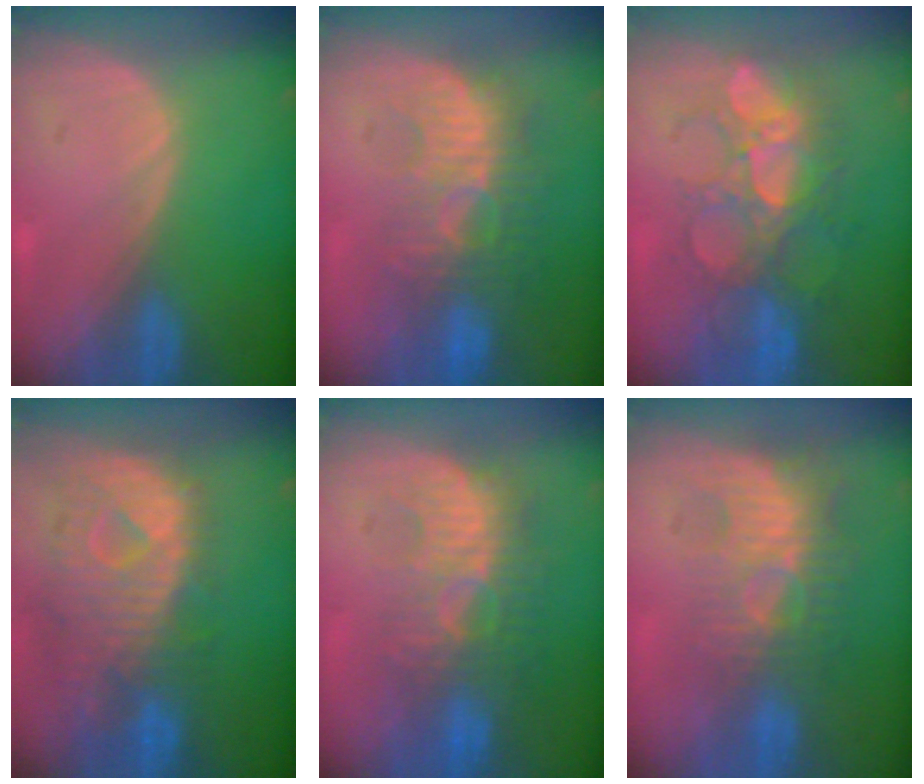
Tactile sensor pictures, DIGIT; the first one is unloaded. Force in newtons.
{"total": 9.3, "press": 8.8, "slide": 3.1}
{"total": 9.1, "press": 9.0, "slide": 1.8}
{"total": 11.7, "press": 10.1, "slide": 5.9}
{"total": 9.3, "press": 8.8, "slide": 2.9}
{"total": 9.8, "press": 8.5, "slide": 4.9}